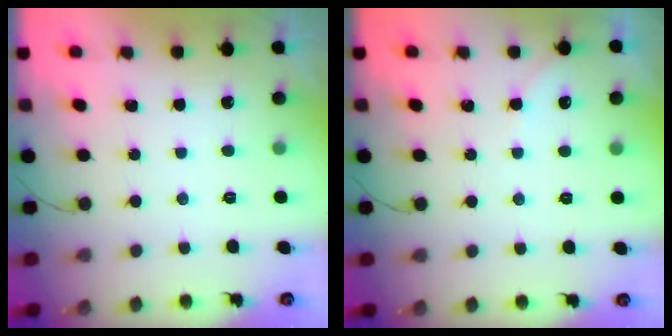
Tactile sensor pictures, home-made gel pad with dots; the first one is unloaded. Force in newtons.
{"total": 1.7, "press": 1.6, "slide": 0.3}